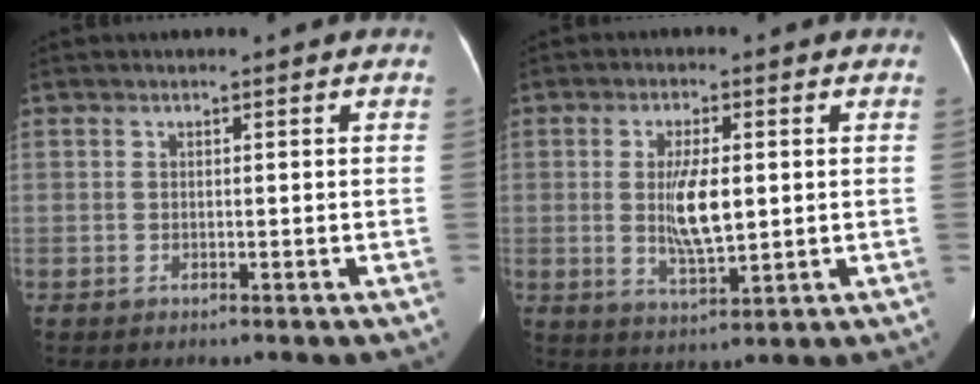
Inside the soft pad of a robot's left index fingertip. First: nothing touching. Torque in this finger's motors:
{"motor_torque": [1.49, -0.06, 0.69, 0.18]}